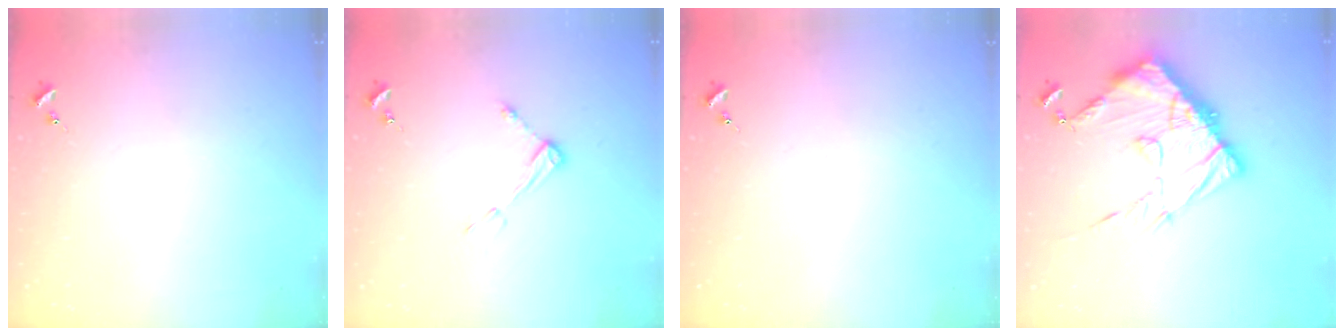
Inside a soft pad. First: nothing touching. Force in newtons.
{"total": 6.0, "press": 5.9, "slide": 0.6}
{"total": 0.0}
{"total": 18.0, "press": 17.9, "slide": 1.6}